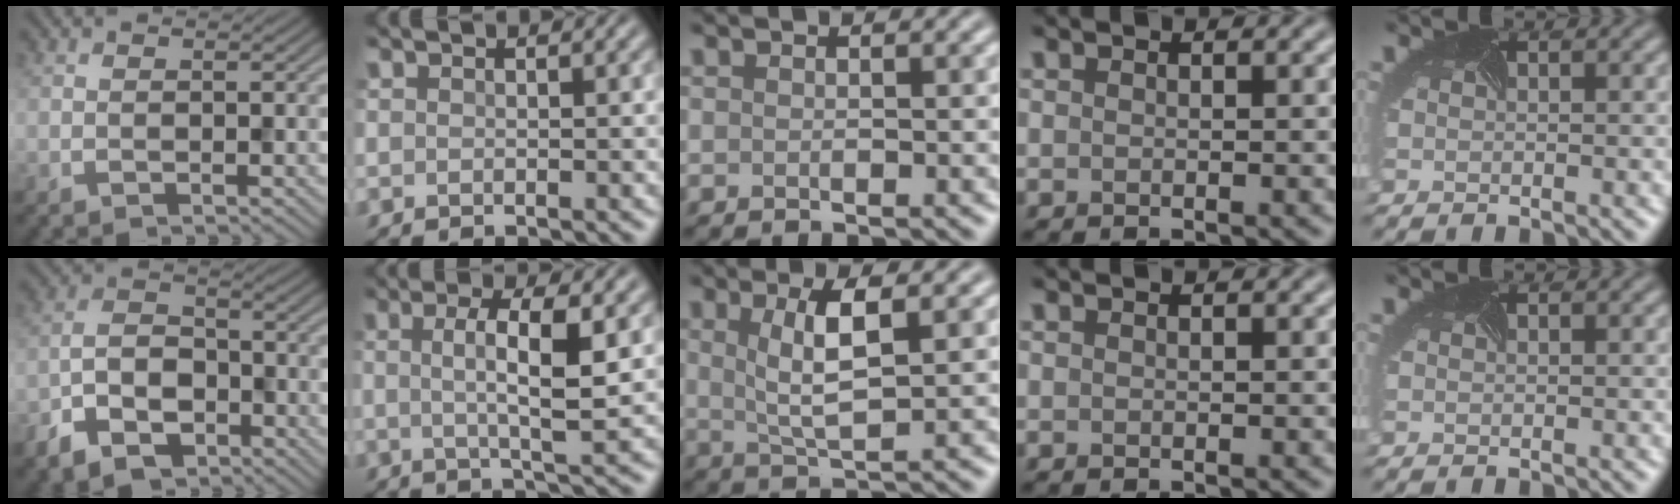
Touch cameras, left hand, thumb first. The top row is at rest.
{"thumb": {"total": 7.3, "force": [-4.3, 4.4, 4.0], "torque": [-0.086, -0.006, -0.092]}, "index": {"total": 5.3, "force": [0.3, 1.2, 5.2], "torque": [-0.085, 0.002, 0.002]}, "middle": {"total": 4.5, "force": [1.3, 1.2, 4.1], "torque": [-0.082, -0.001, 0.026]}}